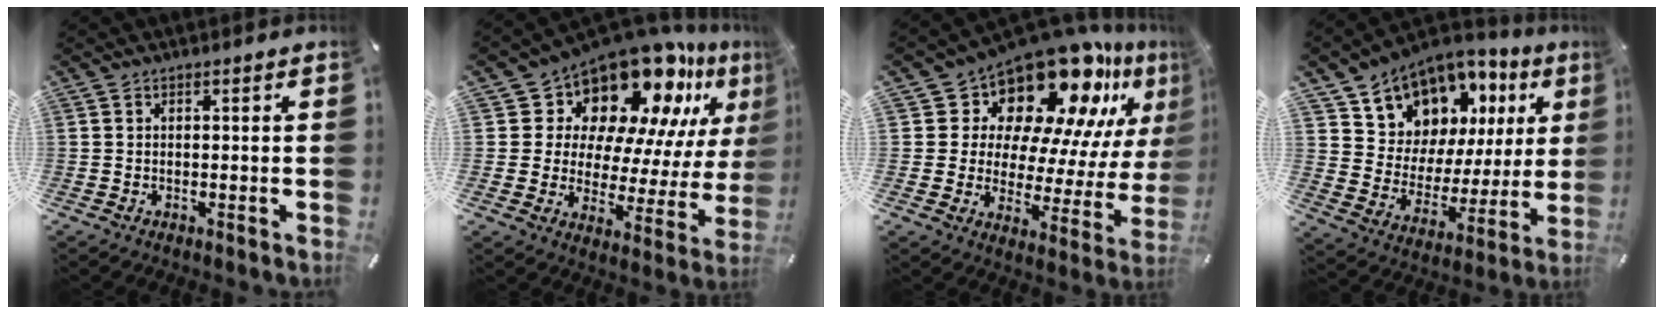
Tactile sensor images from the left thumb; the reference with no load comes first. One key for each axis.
{"total": 17.3, "fx": 13.9, "fy": 8.3, "fz": 6.1, "tx": -0.096, "ty": -0.135, "tz": 0.235}
{"total": 18.4, "fx": 15.1, "fy": 7.8, "fz": 6.9, "tx": -0.105, "ty": -0.148, "tz": 0.253}
{"total": 11.7, "fx": 9.1, "fy": 7.2, "fz": 1.1, "tx": -0.041, "ty": -0.096, "tz": 0.168}